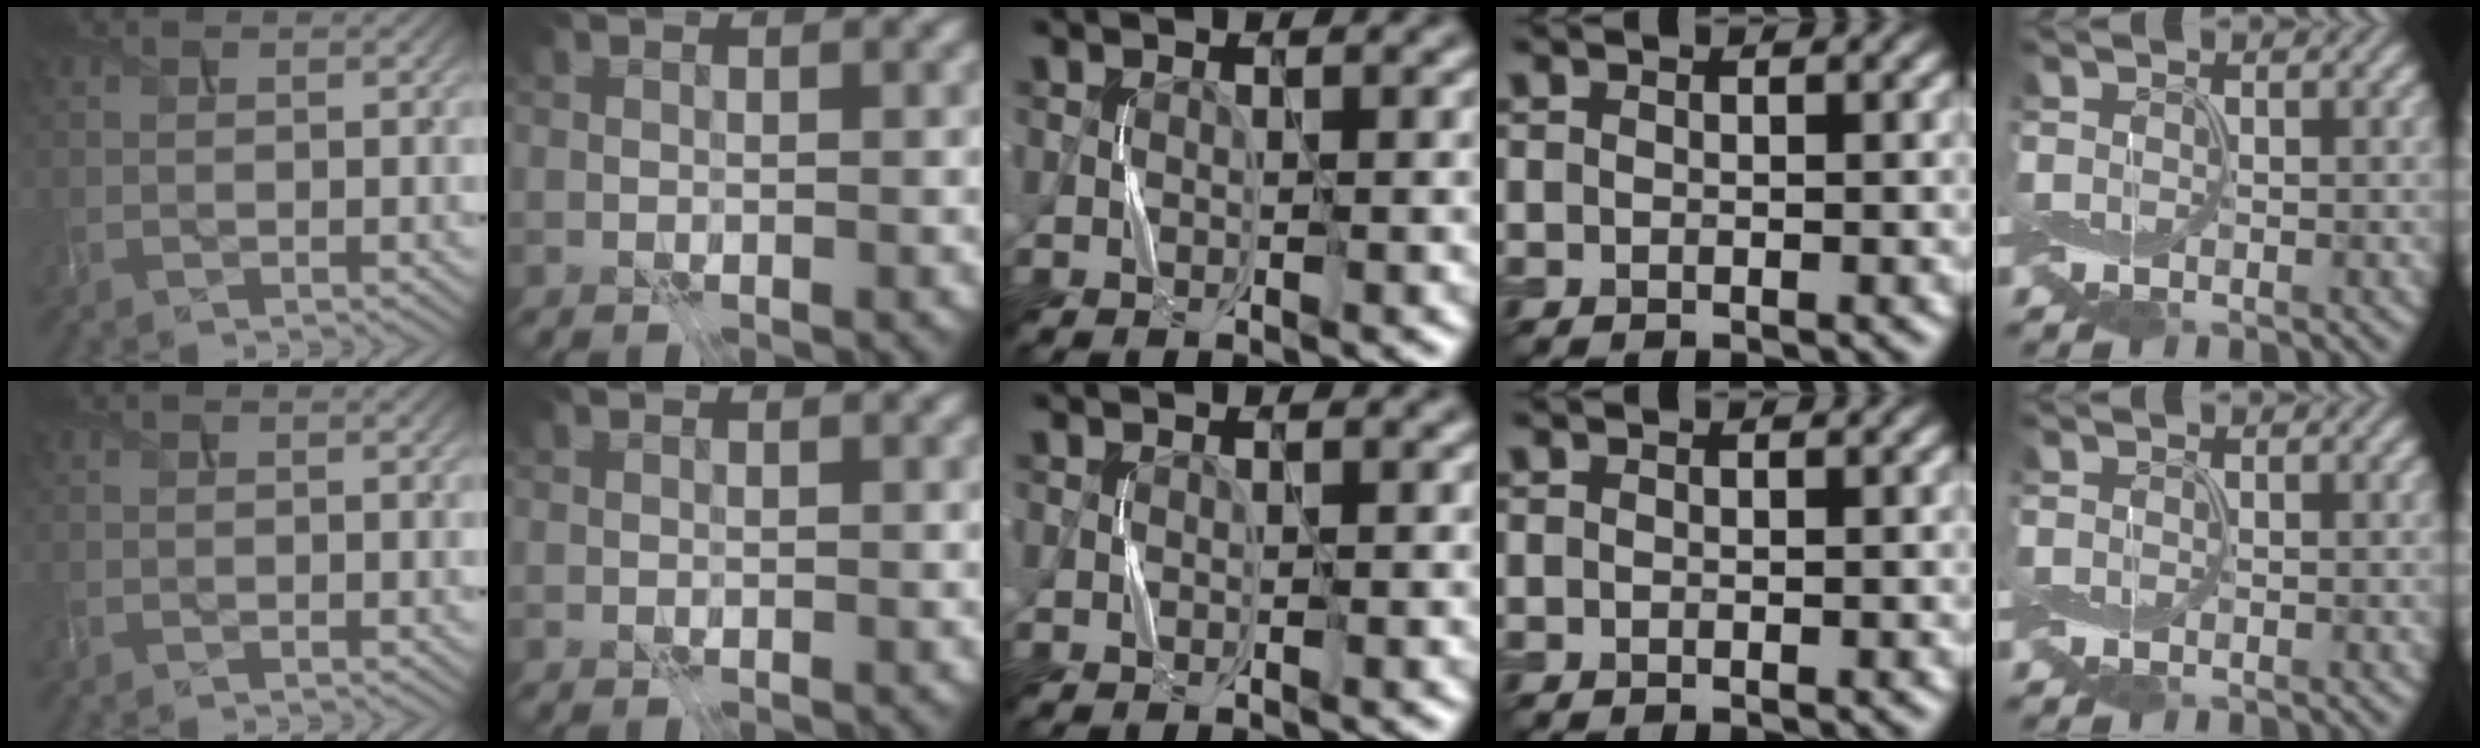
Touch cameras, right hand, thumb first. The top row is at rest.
{}